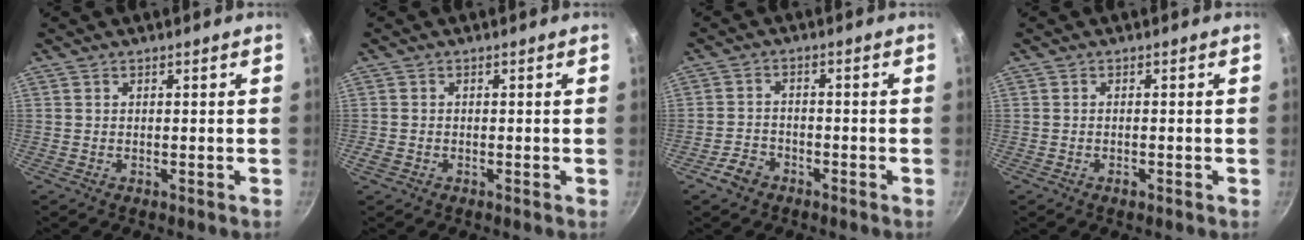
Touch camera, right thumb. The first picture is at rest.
{"total": 1.6, "force": [-0.7, 1.2, 0.8], "torque": [-0.015, 0.001, -0.014]}
{"total": 4.1, "force": [-2.7, 2.7, 1.5], "torque": [-0.023, 0.029, -0.049]}
{"total": 1.0, "force": [-0.6, 0.4, 0.7], "torque": [-0.014, 0.003, -0.012]}